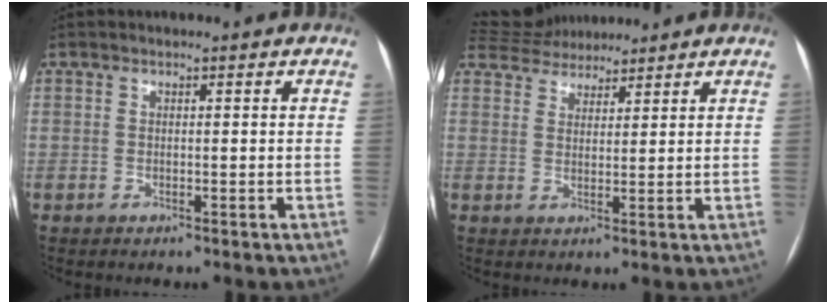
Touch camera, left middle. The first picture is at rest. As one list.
[{"total": 7.9, "force": [7.4, 2.3, 1.4], "torque": [-0.025, 0.031, 0.122]}]